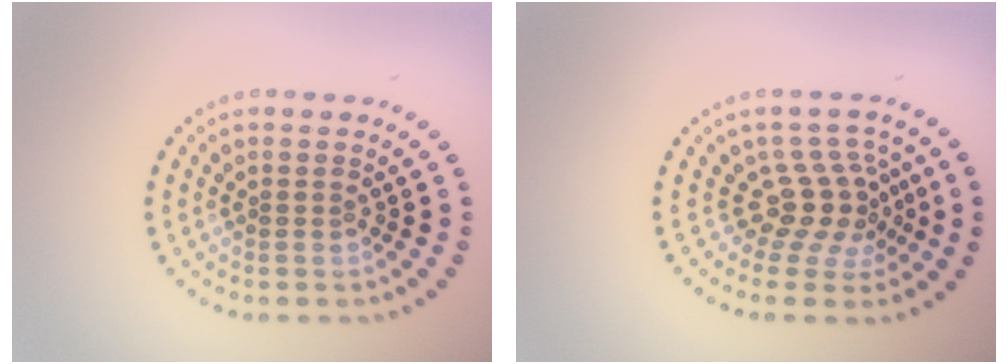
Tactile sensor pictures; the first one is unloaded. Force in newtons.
{"total": 3.7, "press": 2.7, "slide": 2.5}